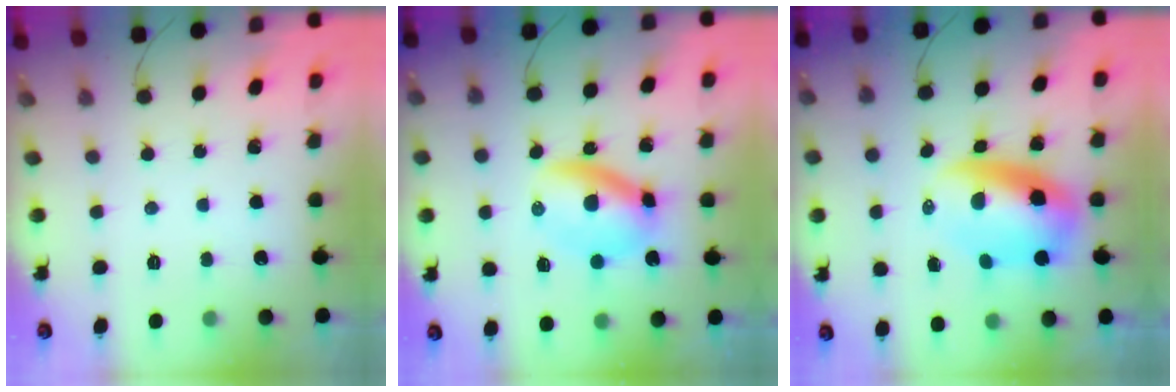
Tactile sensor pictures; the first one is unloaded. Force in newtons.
{"total": 7.2, "press": 7.0, "slide": 1.6}
{"total": 8.9, "press": 8.7, "slide": 2.2}